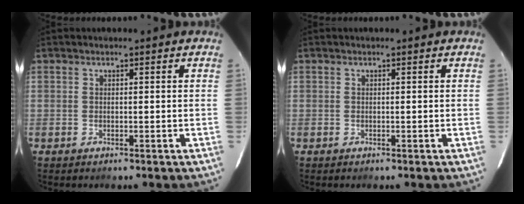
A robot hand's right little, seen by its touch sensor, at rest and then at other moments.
{"total": 0.0}